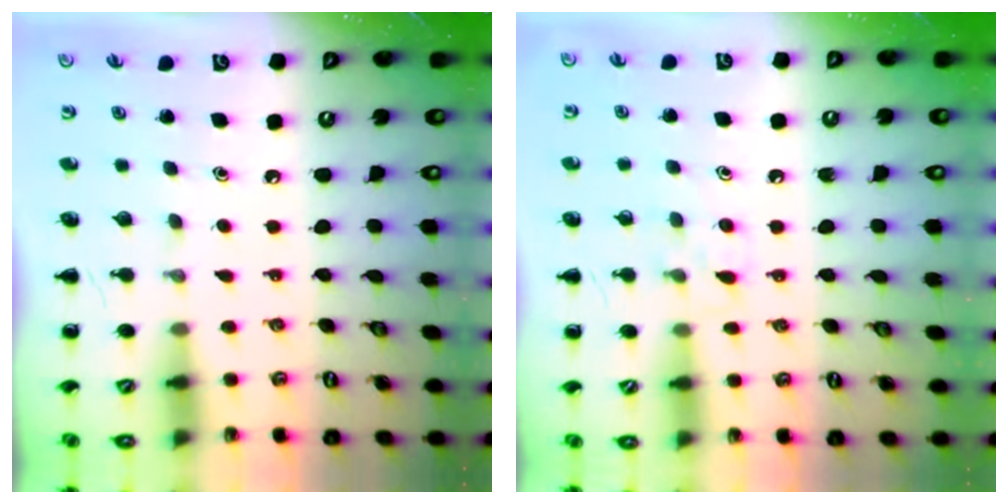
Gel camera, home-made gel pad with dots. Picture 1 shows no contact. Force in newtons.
{"total": 6.7, "press": 6.3, "slide": 2.2}